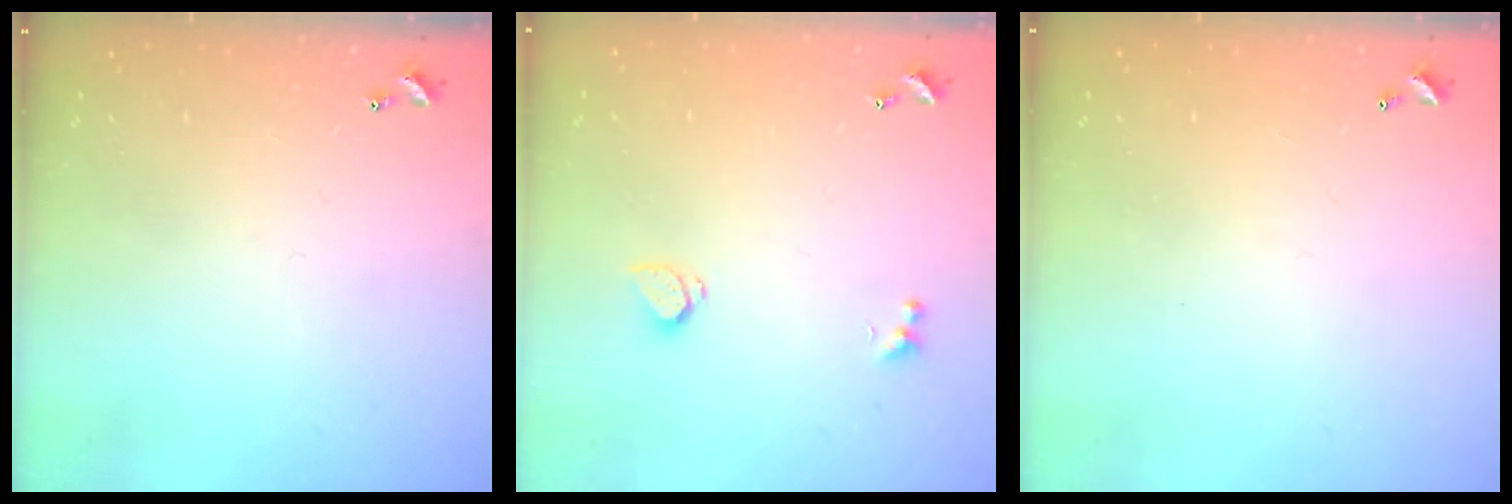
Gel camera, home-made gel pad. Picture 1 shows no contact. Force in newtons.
{"total": 0.8, "press": 0.6, "slide": 0.4}
{"total": 2.7, "press": 2.7, "slide": 0.1}